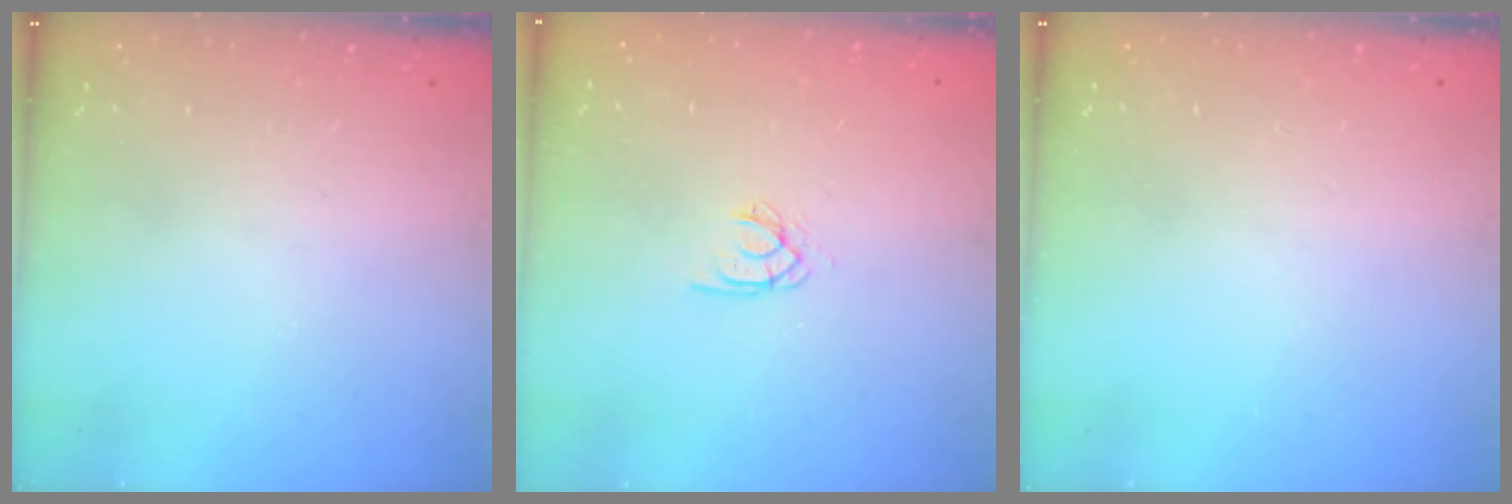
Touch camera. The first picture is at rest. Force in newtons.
{"total": 2.0, "press": 2.0, "slide": 0.4}
{"total": 0.0}